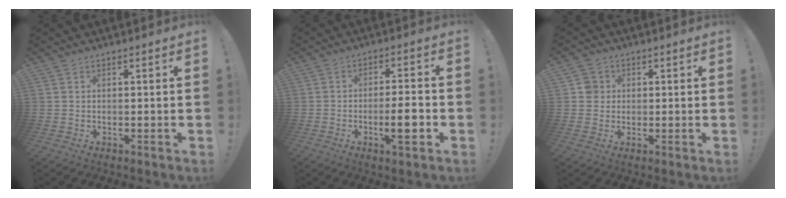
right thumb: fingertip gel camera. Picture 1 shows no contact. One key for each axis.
{"total": 8.7, "fx": -3.0, "fy": 1.6, "fz": 8.0, "tx": -0.118, "ty": 0.000, "tz": -0.055}
{"total": 3.9, "fx": 0.5, "fy": 3.8, "fz": 0.9, "tx": -0.011, "ty": 0.009, "tz": 0.010}